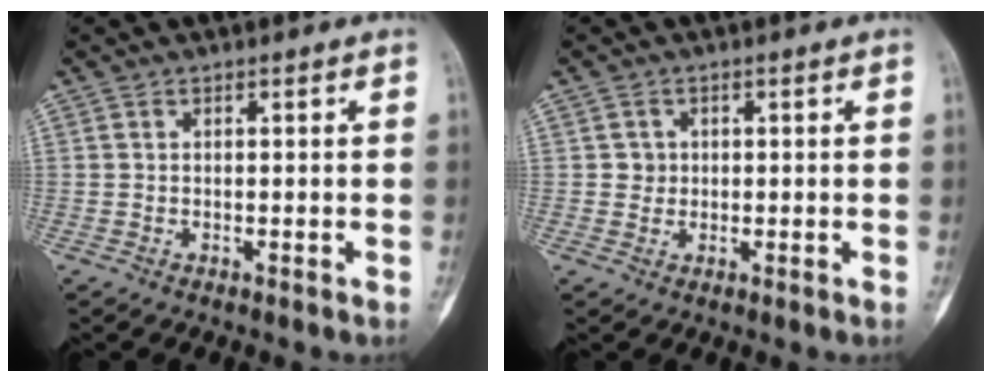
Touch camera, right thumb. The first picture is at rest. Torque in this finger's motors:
{"motor_torque": [0.33, 0.12, 0.04, -0.14, 0.03]}